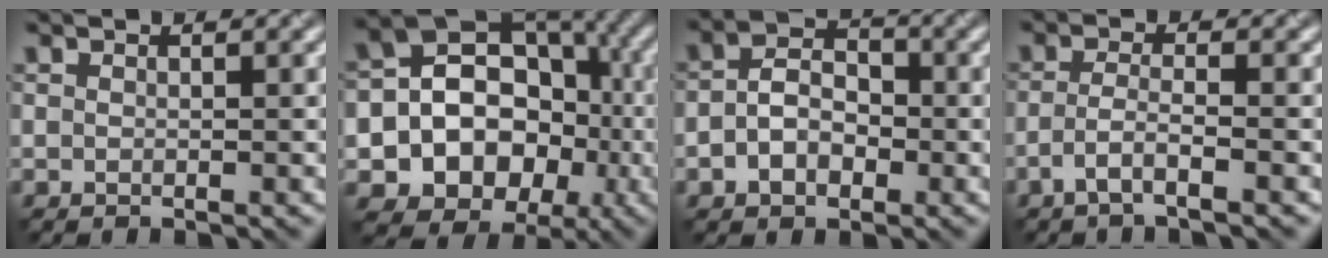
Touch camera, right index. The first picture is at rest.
{"total": 14.0, "force": [-2.4, 12.3, 6.3], "torque": [-0.116, 0.019, -0.053]}
{"total": 3.4, "force": [-0.7, 2.4, 2.3], "torque": [-0.044, 0.012, -0.020]}
{"total": 2.2, "force": [-1.4, 0.1, 1.7], "torque": [-0.037, 0.010, -0.039]}